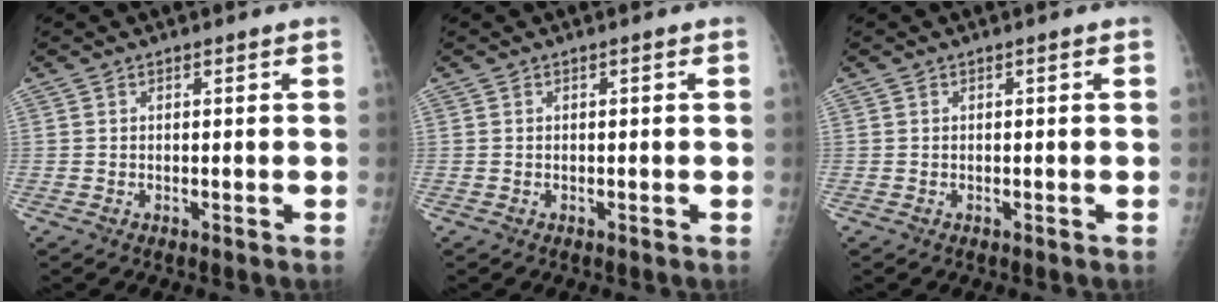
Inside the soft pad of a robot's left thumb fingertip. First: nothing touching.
{"total": 0.0}
{"total": 0.0}